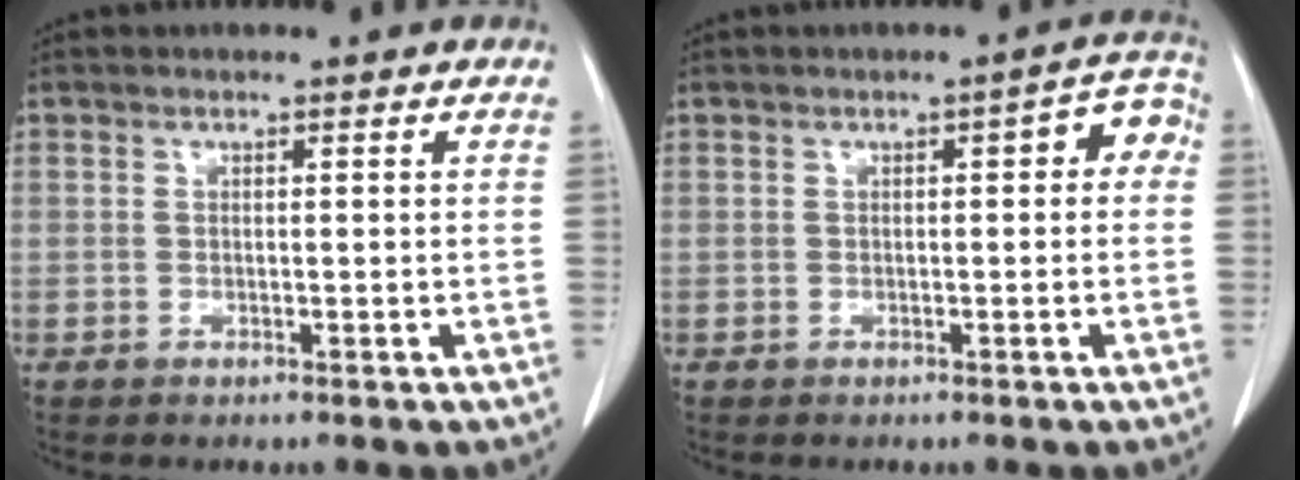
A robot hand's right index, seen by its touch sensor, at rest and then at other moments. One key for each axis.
{"total": 4.2, "fx": 0.6, "fy": 1.7, "fz": 3.8, "tx": -0.034, "ty": 0.028, "tz": 0.000}